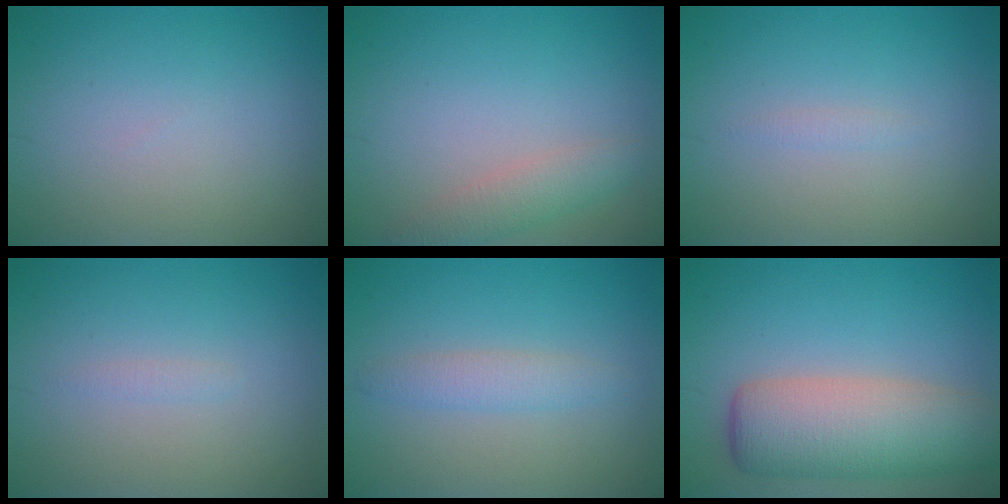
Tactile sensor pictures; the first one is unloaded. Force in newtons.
{"total": 2.3, "press": 2.3, "slide": 0.1}
{"total": 0.6, "press": 0.6, "slide": 0.0}
{"total": 0.6, "press": 0.6, "slide": 0.1}
{"total": 2.0, "press": 2.0, "slide": 0.1}
{"total": 8.0, "press": 7.9, "slide": 0.7}